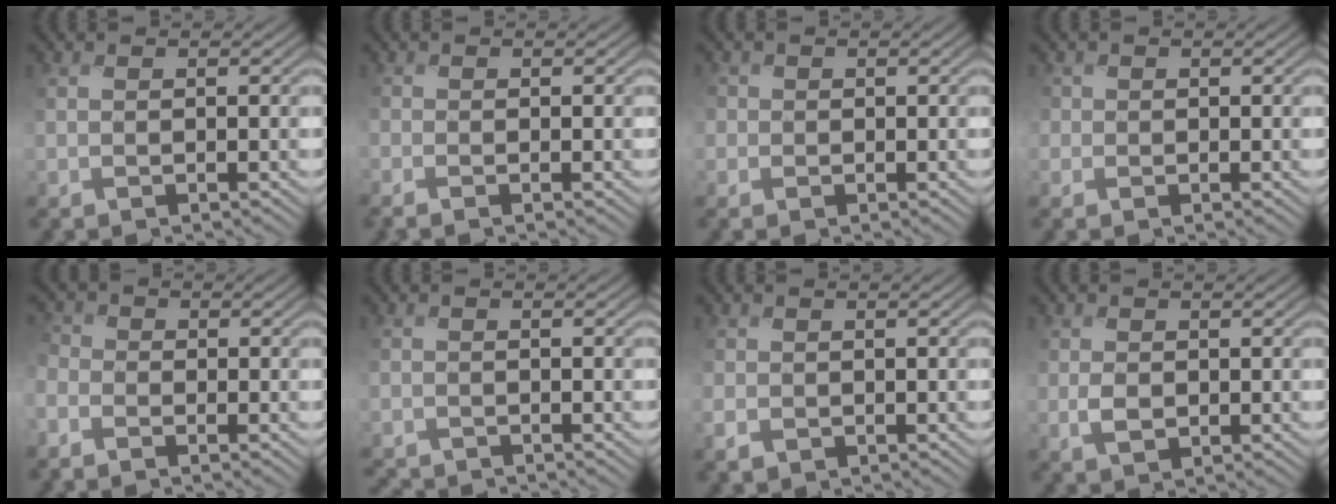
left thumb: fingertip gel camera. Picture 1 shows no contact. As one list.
[{"total": 1.5, "force": [-1.1, 0.5, 0.8], "torque": [-0.025, -0.008, -0.028]}, {"total": 1.9, "force": [0.1, 1.9, 0.3], "torque": [-0.007, -0.001, -0.001]}, {"total": 1.6, "force": [0.2, 1.6, 0.2], "torque": [-0.003, -0.003, 0.000]}, {"total": 3.3, "force": [-2.1, 2.2, 1.4], "torque": [-0.048, -0.007, -0.052]}, {"total": 2.3, "force": [-2.2, 0.3, 0.2], "torque": [-0.006, -0.010, -0.048]}, {"total": 2.1, "force": [-0.8, 1.8, 0.9], "torque": [-0.031, -0.009, -0.020]}, {"total": 2.2, "force": [-0.1, 1.8, 1.4], "torque": [-0.033, -0.006, -0.002]}]